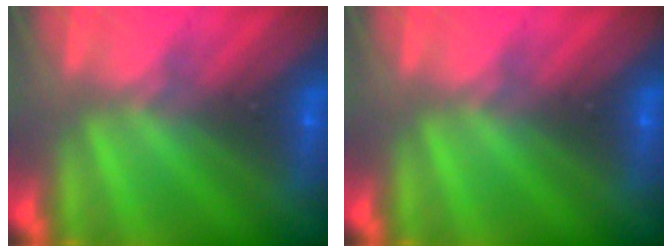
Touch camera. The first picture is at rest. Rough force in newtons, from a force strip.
{"total": 0.0}